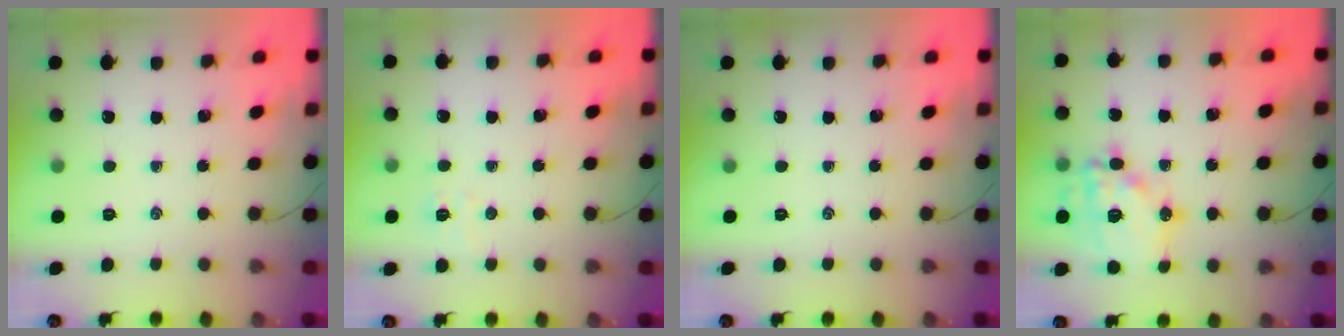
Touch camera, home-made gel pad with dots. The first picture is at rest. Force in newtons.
{"total": 3.7, "press": 3.7, "slide": 0.8}
{"total": 0.0}
{"total": 16.1, "press": 15.9, "slide": 2.8}